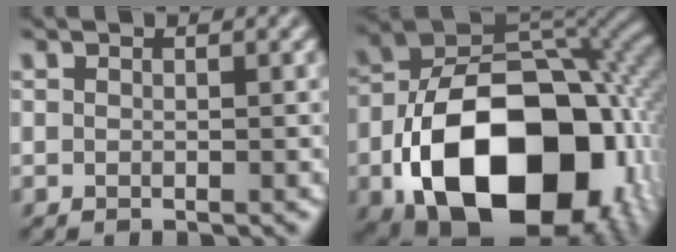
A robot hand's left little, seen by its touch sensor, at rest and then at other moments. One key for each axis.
{"total": 19.3, "fx": -6.9, "fy": 12.5, "fz": 13.0, "tx": -0.230, "ty": -0.040, "tz": -0.098}